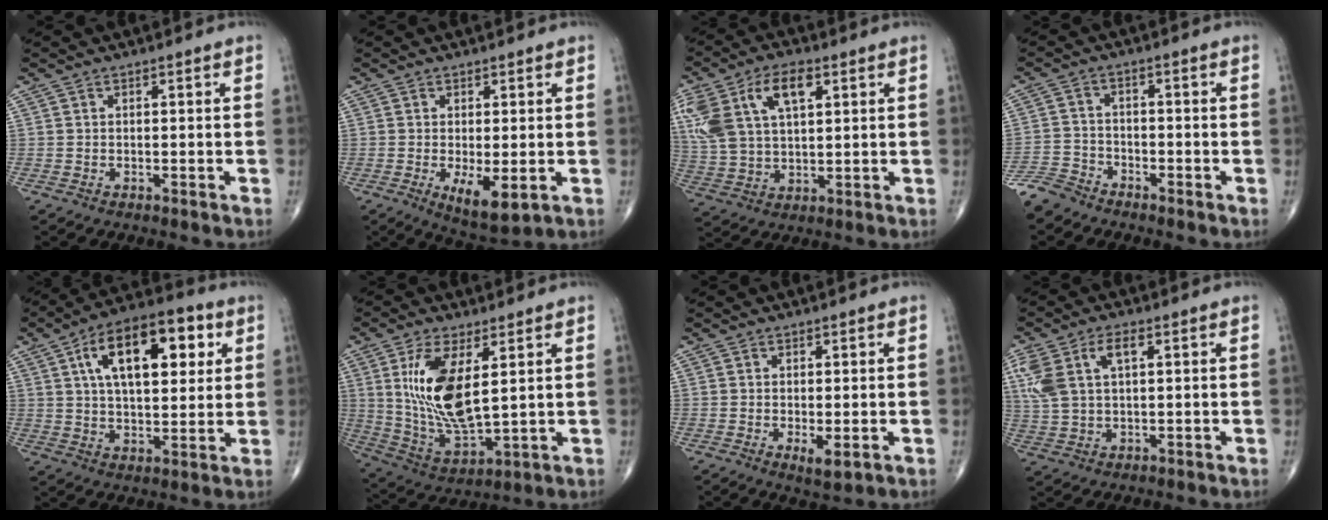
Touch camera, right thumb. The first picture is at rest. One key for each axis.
{"total": 6.6, "fx": -1.5, "fy": 2.5, "fz": 5.9, "tx": -0.098, "ty": -0.021, "tz": -0.016}
{"total": 16.3, "fx": 6.2, "fy": 8.9, "fz": 12.2, "tx": -0.258, "ty": 0.009, "tz": 0.121}
{"total": 5.2, "fx": -4.6, "fy": 2.3, "fz": 0.5, "tx": -0.007, "ty": 0.008, "tz": -0.104}
{"total": 18.6, "fx": 6.3, "fy": 9.1, "fz": 14.9, "tx": -0.203, "ty": 0.001, "tz": 0.097}
{"total": 15.4, "fx": 3.9, "fy": 6.4, "fz": 13.5, "tx": -0.262, "ty": -0.026, "tz": 0.089}
{"total": 2.9, "fx": -0.5, "fy": 1.1, "fz": 2.6, "tx": -0.044, "ty": -0.010, "tz": -0.005}
{"total": 7.1, "fx": 2.2, "fy": 3.7, "fz": 5.7, "tx": -0.146, "ty": 0.018, "tz": 0.049}